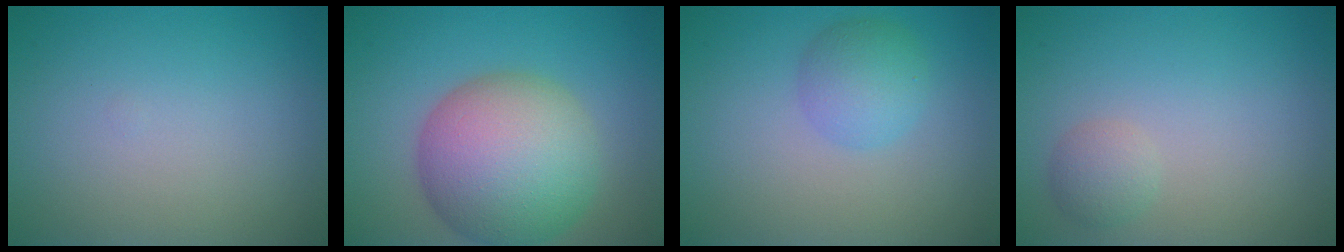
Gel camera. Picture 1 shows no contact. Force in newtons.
{"total": 10.7, "press": 10.7, "slide": 0.3}
{"total": 3.0, "press": 2.9, "slide": 0.2}
{"total": 1.6, "press": 1.6, "slide": 0.1}